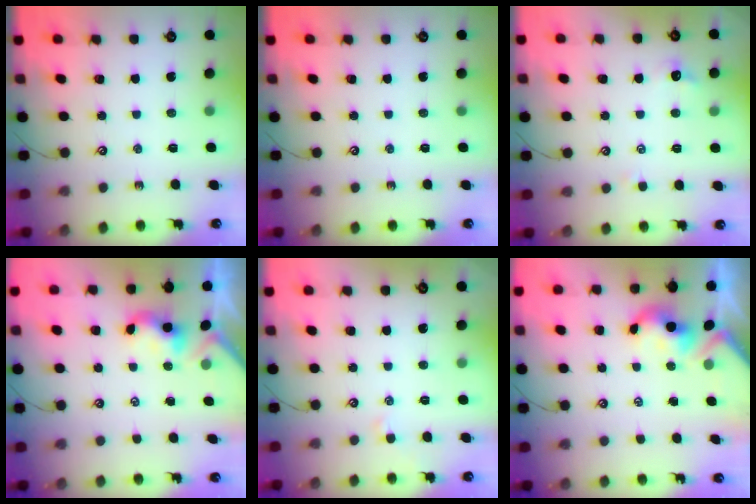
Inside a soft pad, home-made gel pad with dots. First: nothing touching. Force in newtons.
{"total": 0.0}
{"total": 0.7, "press": 0.1, "slide": 0.7}
{"total": 0.6, "press": 0.3, "slide": 0.5}
{"total": 1.4, "press": 1.3, "slide": 0.3}
{"total": 2.0, "press": 1.9, "slide": 0.8}